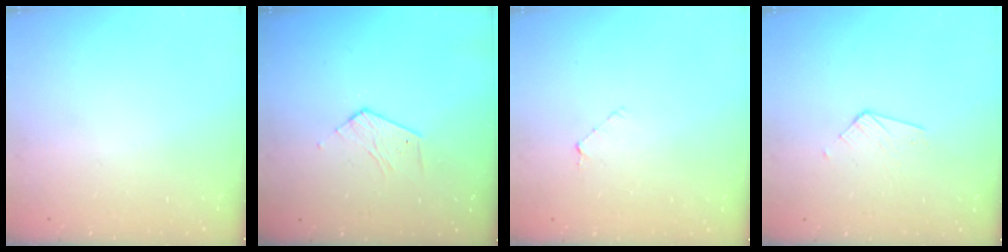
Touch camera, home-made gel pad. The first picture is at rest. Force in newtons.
{"total": 4.9, "press": 4.8, "slide": 0.4}
{"total": 3.4, "press": 3.4, "slide": 0.3}
{"total": 3.7, "press": 3.7, "slide": 0.3}